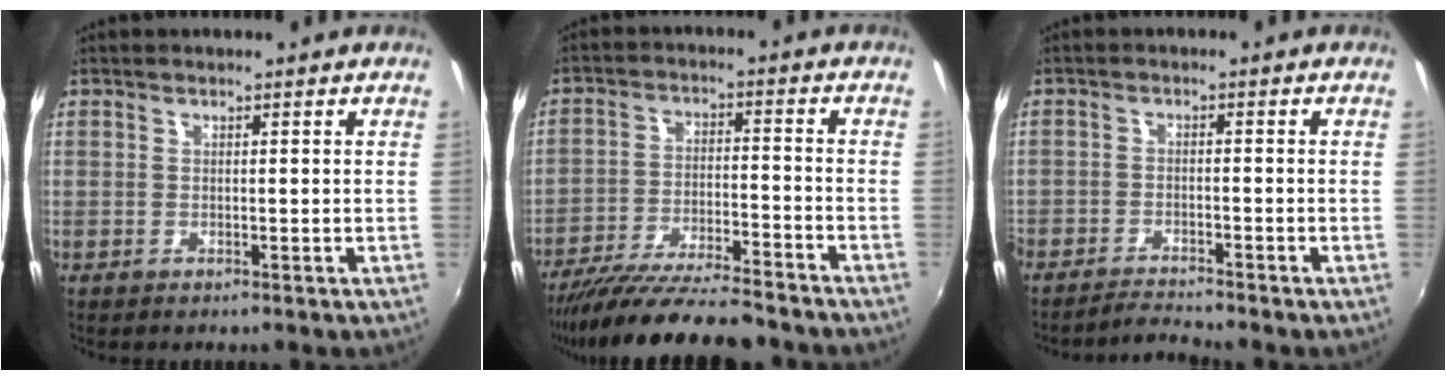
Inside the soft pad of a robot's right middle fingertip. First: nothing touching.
{"total": 17.5, "force": [-15.3, 2.0, 8.2], "torque": [-0.163, -0.036, -0.243]}
{"total": 3.5, "force": [-3.4, -0.4, 0.3], "torque": [-0.025, -0.006, -0.067]}